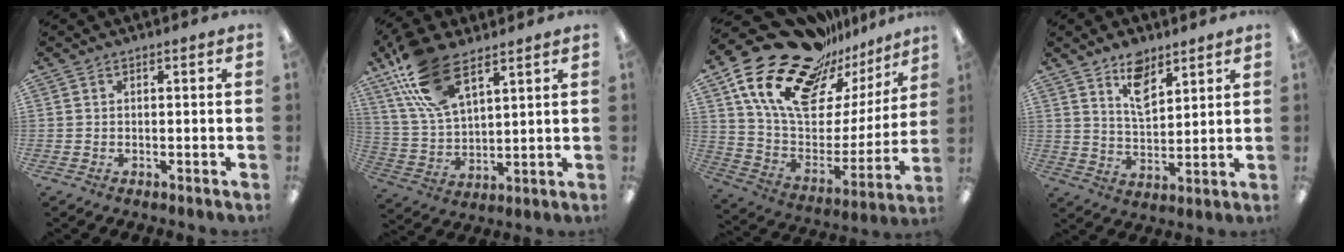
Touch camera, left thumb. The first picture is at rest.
{"total": 16.4, "force": [10.4, 7.4, 10.4], "torque": [-0.234, -0.027, 0.190]}
{"total": 24.6, "force": [17.5, 12.5, 11.9], "torque": [-0.212, -0.122, 0.312]}
{"total": 8.8, "force": [6.2, 4.4, 4.5], "torque": [-0.066, -0.031, 0.108]}